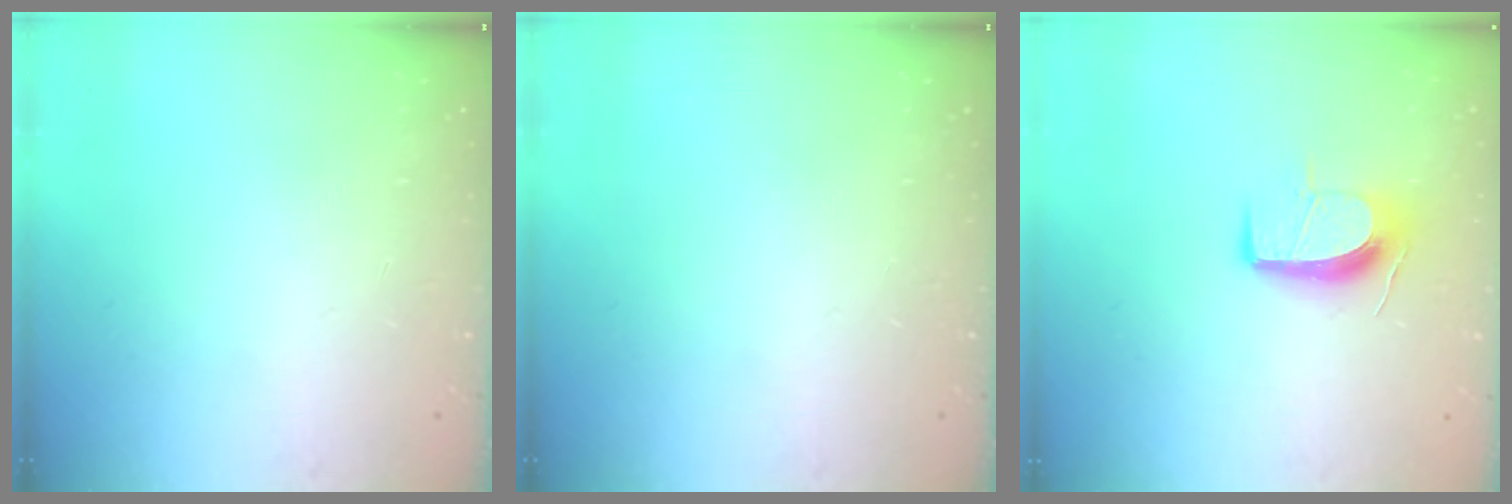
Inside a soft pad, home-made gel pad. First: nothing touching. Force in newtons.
{"total": 0.0}
{"total": 9.8, "press": 9.8, "slide": 0.7}